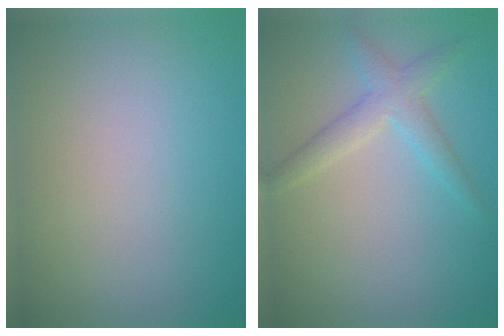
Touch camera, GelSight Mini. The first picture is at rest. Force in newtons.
{"total": 2.6, "press": 2.6, "slide": 0.1}